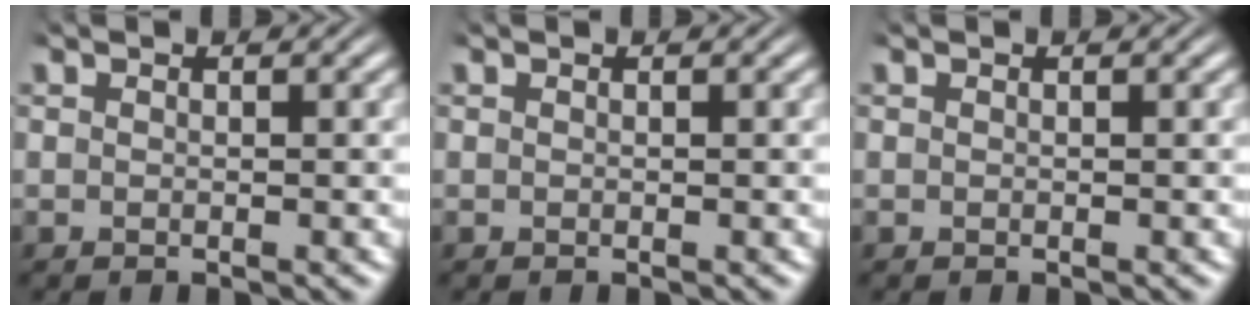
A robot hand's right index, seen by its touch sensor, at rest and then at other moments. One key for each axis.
{"total": 0.0}
{"total": 0.0}